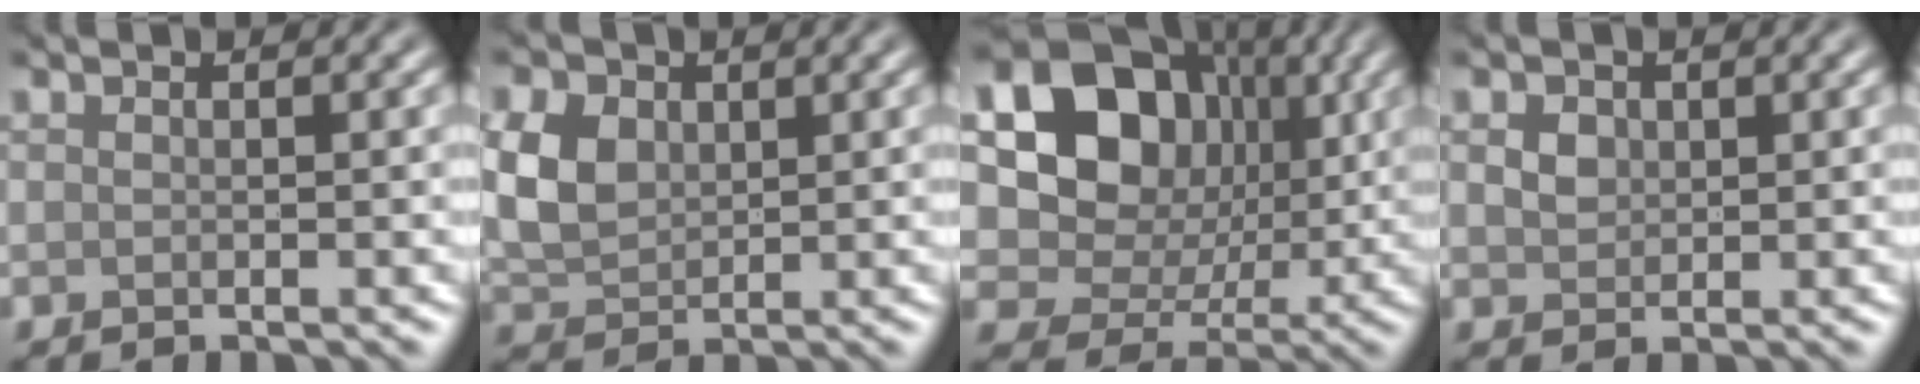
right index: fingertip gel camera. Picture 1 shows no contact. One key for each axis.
{"total": 4.7, "fx": 1.0, "fy": 3.5, "fz": 3.0, "tx": -0.078, "ty": 0.004, "tz": 0.020}
{"total": 12.3, "fx": 2.5, "fy": 9.7, "fz": 7.1, "tx": -0.117, "ty": 0.016, "tz": 0.030}
{"total": 1.5, "fx": 0.5, "fy": 1.2, "fz": 0.7, "tx": -0.018, "ty": -0.001, "tz": 0.010}